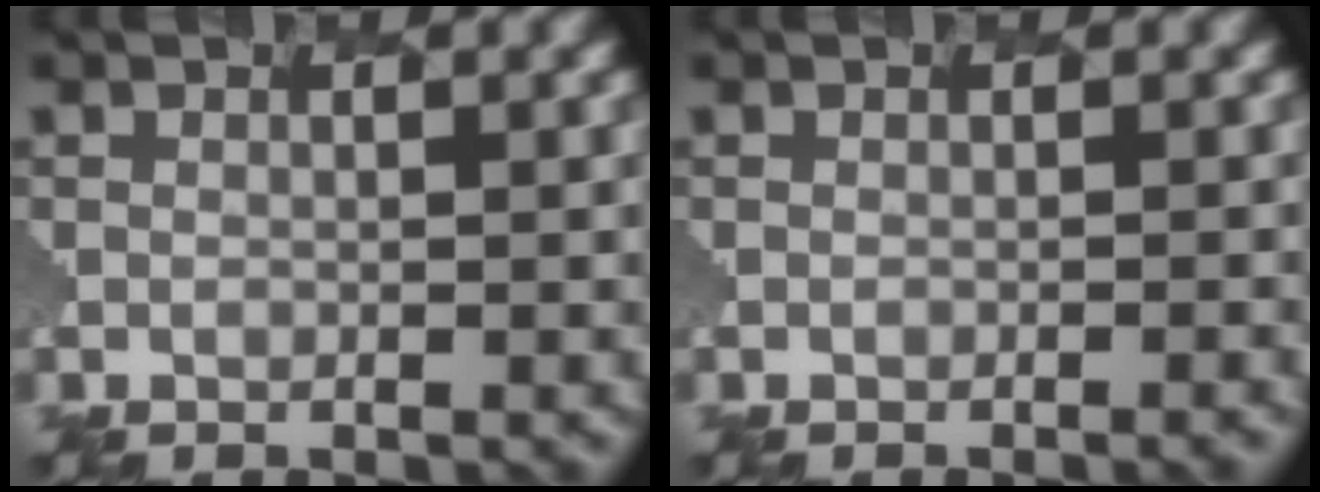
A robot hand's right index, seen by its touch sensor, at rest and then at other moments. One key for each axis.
{"total": 1.1, "fx": -0.7, "fy": 0.3, "fz": 0.8, "tx": -0.003, "ty": 0.007, "tz": -0.013}